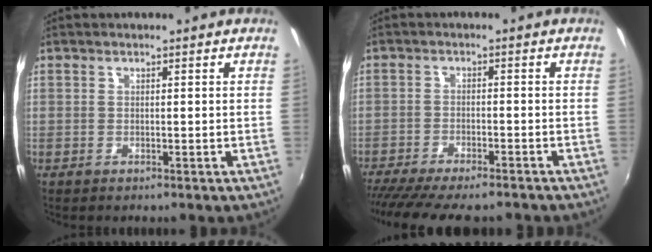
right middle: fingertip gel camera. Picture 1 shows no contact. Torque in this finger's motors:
{"motor_torque": [1.09, -1.05, 0.22, 0.15]}